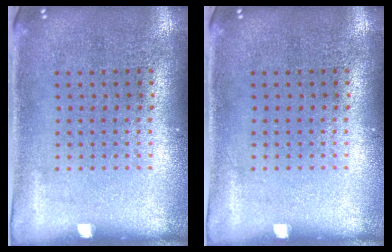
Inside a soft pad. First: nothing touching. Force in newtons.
{"total": 0.0}